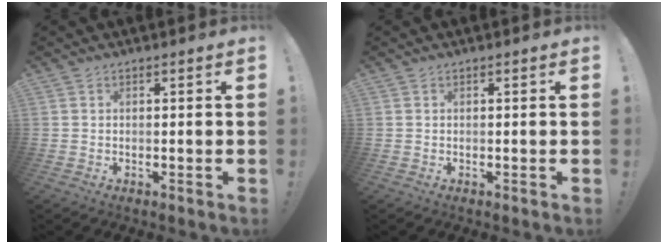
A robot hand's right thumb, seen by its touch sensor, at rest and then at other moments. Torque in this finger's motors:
{"motor_torque": [-0.06, -0.05, -0.01, 0.01, 0.08]}